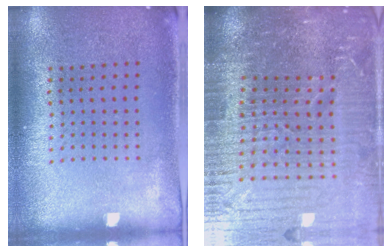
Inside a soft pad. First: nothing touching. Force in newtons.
{"total": 6.6, "press": 5.8, "slide": 3.3}